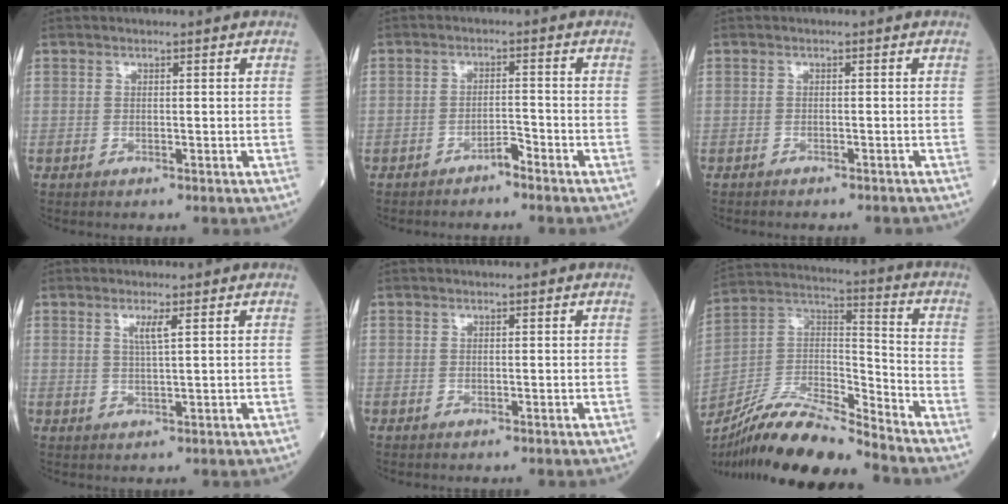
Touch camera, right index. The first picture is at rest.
{"total": 2.1, "force": [-1.9, 0.4, 0.9], "torque": [-0.009, 0.003, -0.033]}
{"total": 5.1, "force": [-4.7, 1.2, 1.6], "torque": [-0.018, -0.005, -0.053]}
{"total": 2.2, "force": [1.0, -0.3, 2.0], "torque": [-0.041, -0.003, 0.019]}
{"total": 0.0}
{"total": 16.7, "force": [-14.8, 0.9, 7.7], "torque": [-0.145, 0.013, -0.272]}